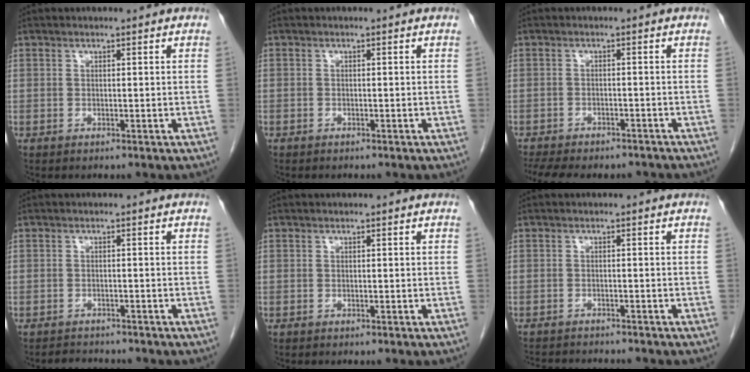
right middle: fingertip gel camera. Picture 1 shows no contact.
{"total": 0.6, "force": [-0.4, 0.3, 0.1], "torque": [-0.010, 0.002, -0.009]}
{"total": 13.0, "force": [-11.2, 4.2, 5.2], "torque": [-0.111, -0.001, -0.146]}
{"total": 3.8, "force": [-3.7, 1.0, 0.2], "torque": [-0.007, -0.007, -0.057]}
{"total": 0.0}
{"total": 7.8, "force": [-7.4, 1.2, 2.2], "torque": [-0.035, -0.004, -0.104]}